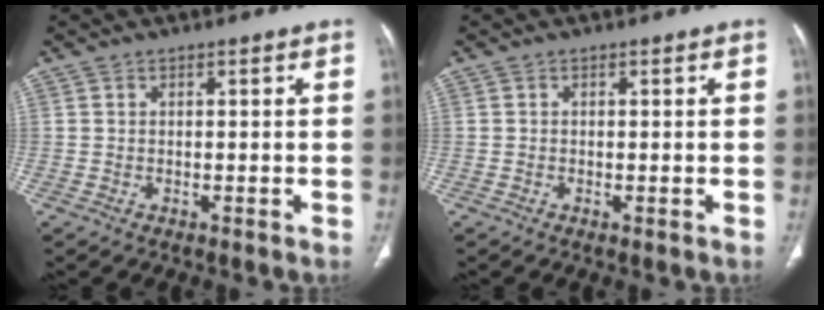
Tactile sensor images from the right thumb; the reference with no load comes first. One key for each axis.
{"total": 0.0}